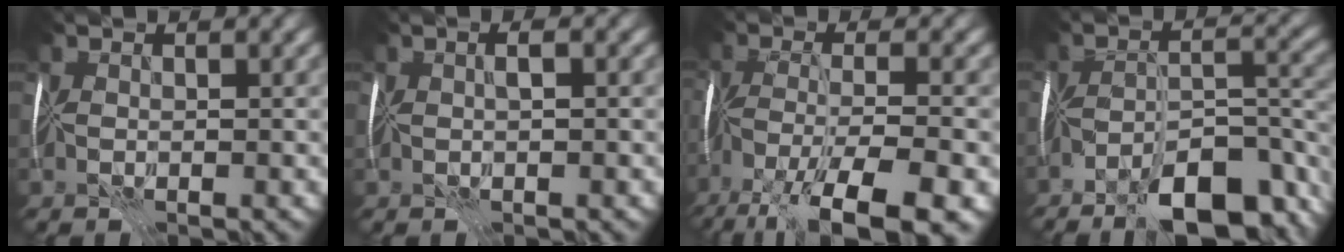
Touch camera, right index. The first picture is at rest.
{"total": 1.0, "force": [0.2, 0.1, 1.0], "torque": [-0.016, 0.003, 0.007]}
{"total": 11.1, "force": [-7.4, 2.2, 8.0], "torque": [-0.151, -0.015, -0.125]}
{"total": 9.4, "force": [-6.5, 2.7, 6.2], "torque": [-0.090, 0.002, -0.116]}